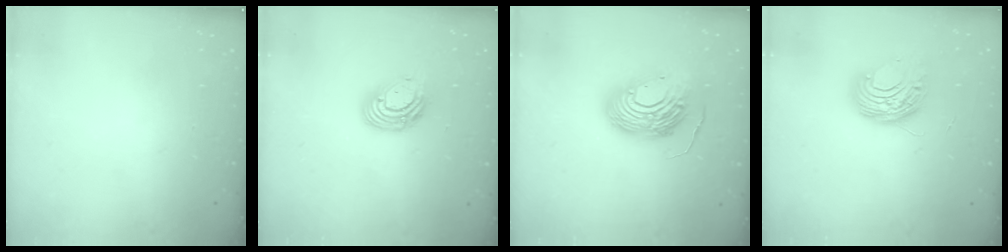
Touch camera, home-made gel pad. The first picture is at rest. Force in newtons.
{"total": 10.7, "press": 10.7, "slide": 0.8}
{"total": 14.7, "press": 14.7, "slide": 1.3}
{"total": 9.0, "press": 8.9, "slide": 0.5}